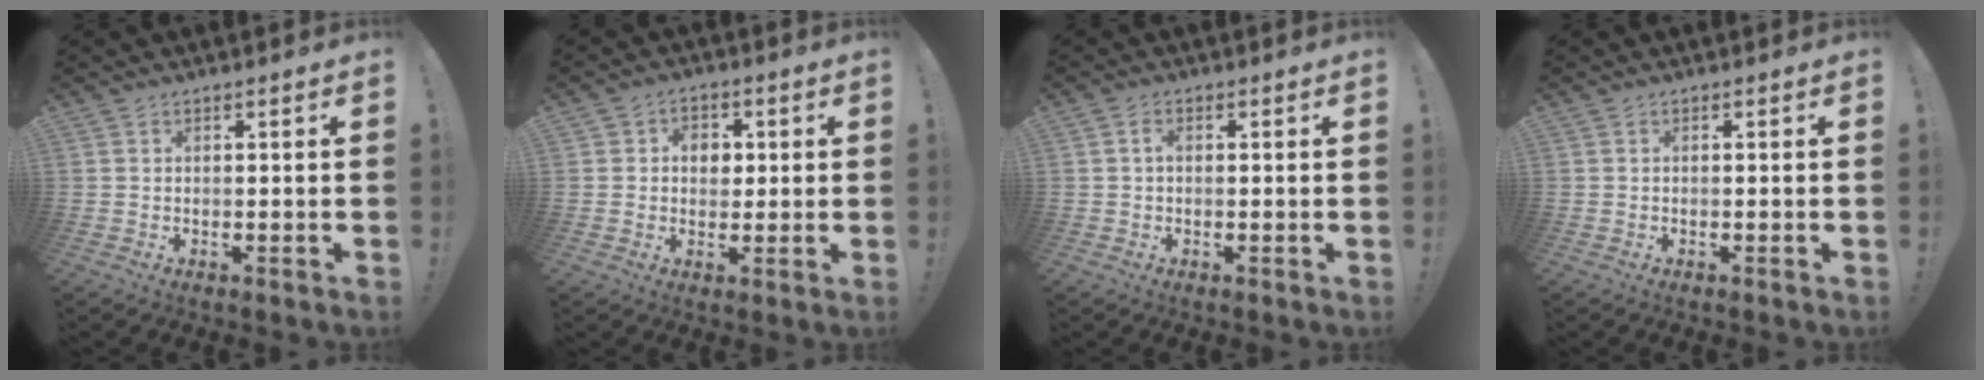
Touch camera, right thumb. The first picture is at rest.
{"total": 5.2, "force": [0.2, 4.7, 2.3], "torque": [-0.033, 0.008, 0.001]}
{"total": 1.4, "force": [0.1, 0.9, 1.2], "torque": [-0.017, 0.002, -0.001]}
{"total": 0.0}